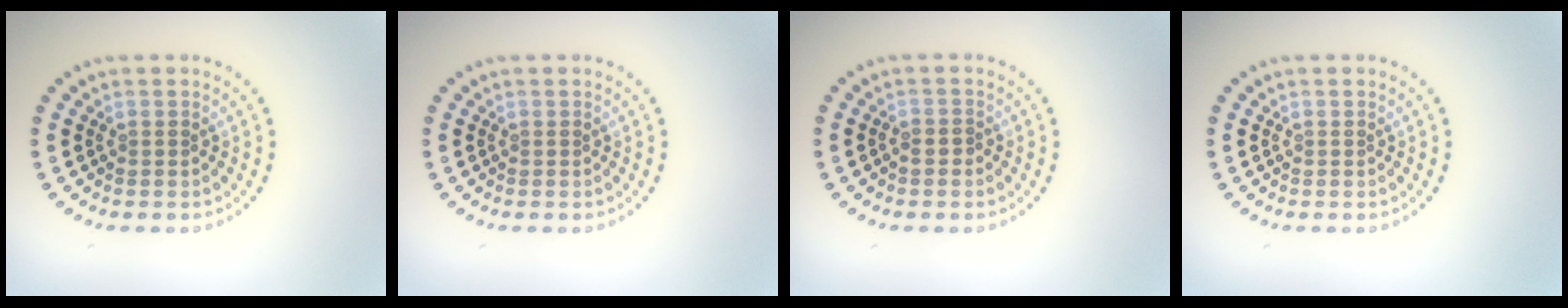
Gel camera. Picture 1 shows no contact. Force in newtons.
{"total": 0.0}
{"total": 0.6, "press": 0.4, "slide": 0.3}
{"total": 0.0}